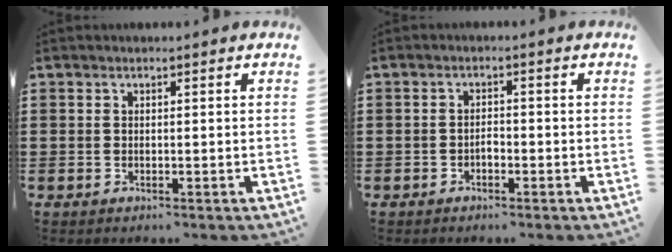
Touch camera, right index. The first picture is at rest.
{"total": 1.5, "force": [-0.8, 0.7, 1.1], "torque": [-0.023, 0.002, -0.015]}